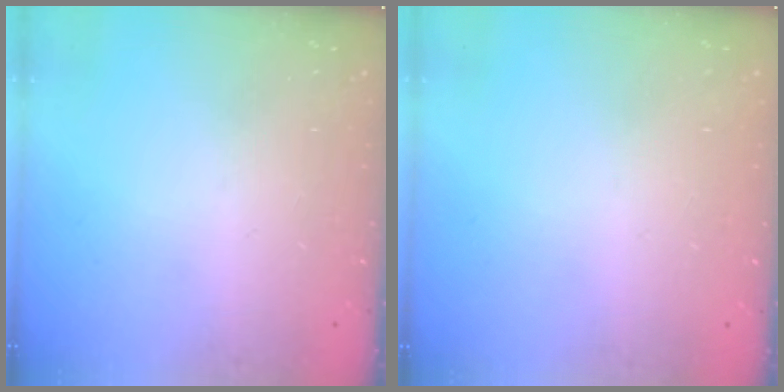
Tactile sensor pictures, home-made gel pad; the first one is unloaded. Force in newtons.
{"total": 2.4, "press": 2.4, "slide": 0.2}